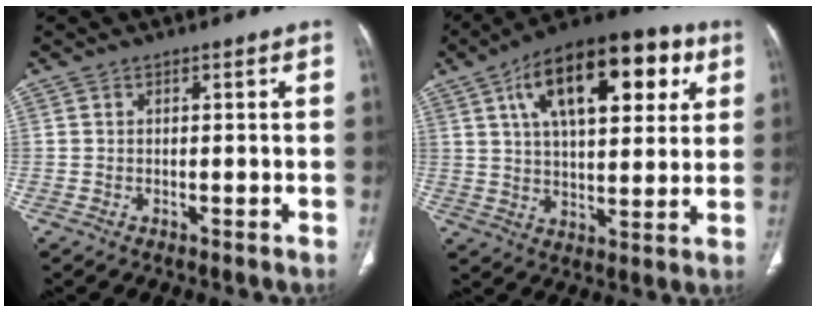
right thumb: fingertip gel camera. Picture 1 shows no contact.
{"total": 22.7, "force": [8.7, 10.8, 18.0], "torque": [-0.250, 0.005, 0.135]}